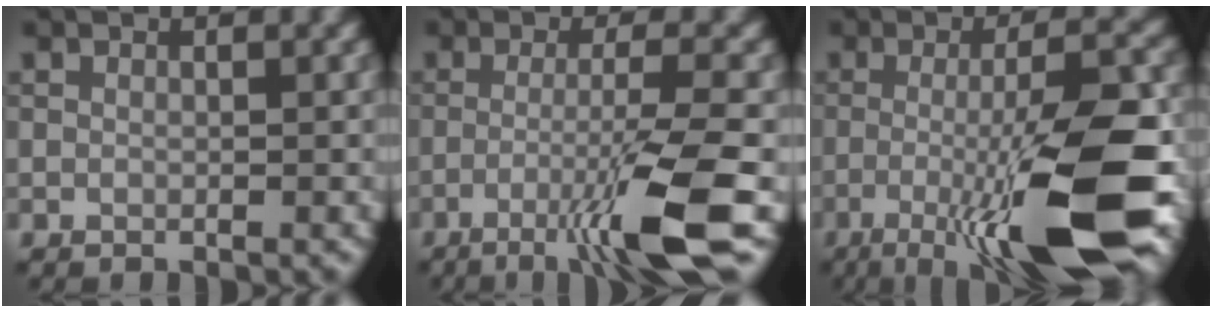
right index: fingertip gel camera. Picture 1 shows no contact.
{"total": 7.6, "force": [-3.4, 0.5, 6.8], "torque": [-0.108, 0.002, -0.069]}
{"total": 13.1, "force": [-4.4, 2.5, 12.0], "torque": [-0.186, -0.001, -0.073]}